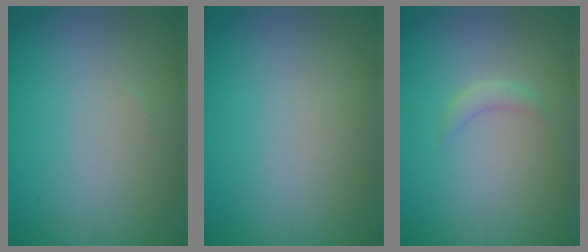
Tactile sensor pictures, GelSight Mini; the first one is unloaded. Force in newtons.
{"total": 0.0}
{"total": 1.1, "press": 1.1, "slide": 0.1}